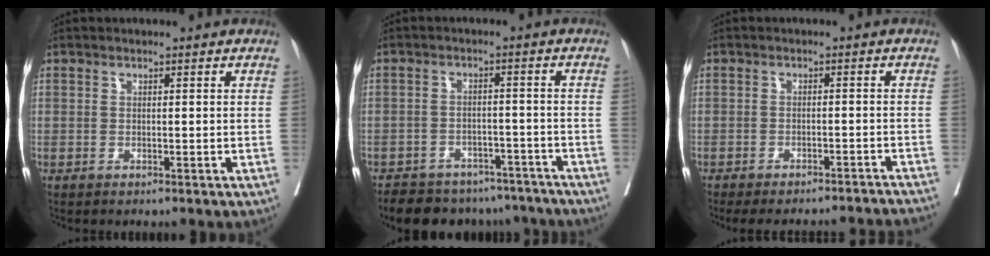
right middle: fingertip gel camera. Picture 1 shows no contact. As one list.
[{"total": 14.4, "force": [-12.3, 6.3, 3.9], "torque": [-0.063, 0.014, -0.152]}, {"total": 15.0, "force": [-14.3, 0.7, 4.5], "torque": [-0.057, -0.011, -0.171]}]